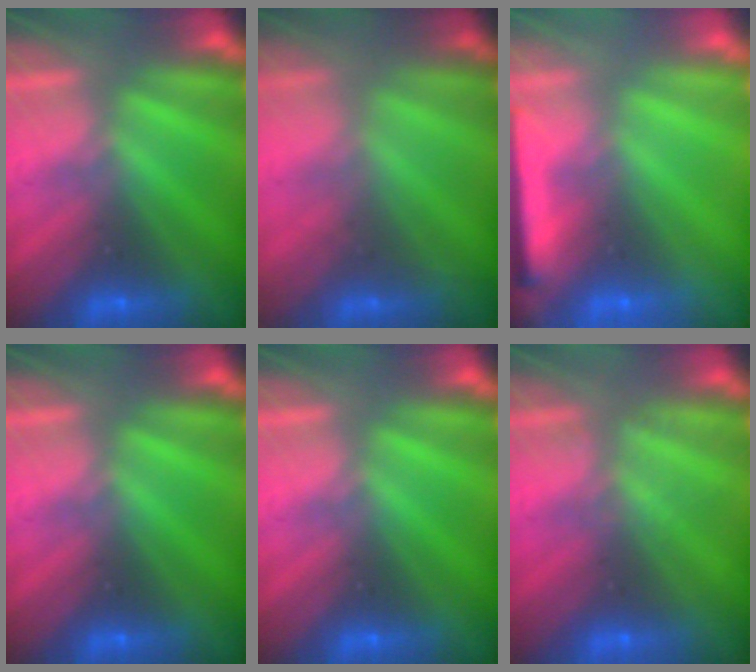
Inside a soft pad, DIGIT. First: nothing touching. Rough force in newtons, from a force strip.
{"total": 1.8}
{"total": 7.8}
{"total": 0.0}
{"total": 0.0}
{"total": 1.8}